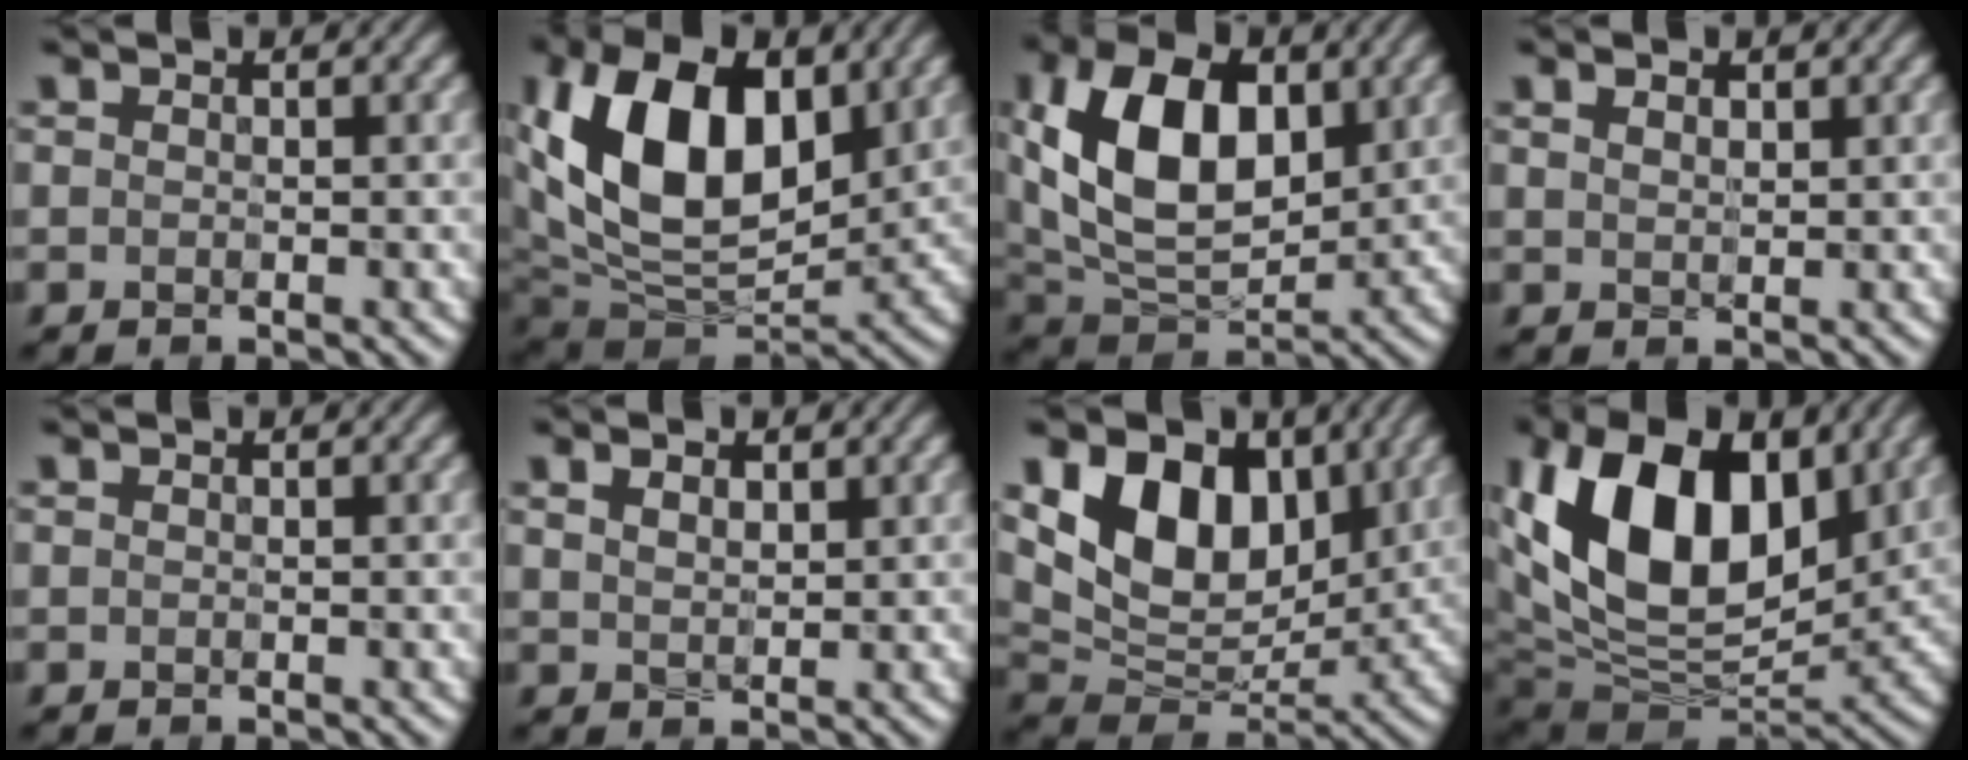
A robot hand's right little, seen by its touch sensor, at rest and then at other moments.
{"total": 14.2, "force": [3.1, 8.8, 10.7], "torque": [-0.196, 0.004, 0.051]}
{"total": 12.3, "force": [2.5, 7.7, 9.3], "torque": [-0.186, 0.005, 0.044]}
{"total": 1.4, "force": [0.7, 0.8, 0.9], "torque": [-0.014, 0.003, 0.014]}
{"total": 0.0}
{"total": 2.1, "force": [1.0, 1.2, 1.5], "torque": [-0.028, 0.003, 0.021]}
{"total": 11.2, "force": [3.8, 7.4, 7.5], "torque": [-0.138, 0.003, 0.060]}
{"total": 15.6, "force": [4.2, 9.5, 11.6], "torque": [-0.213, 0.010, 0.073]}